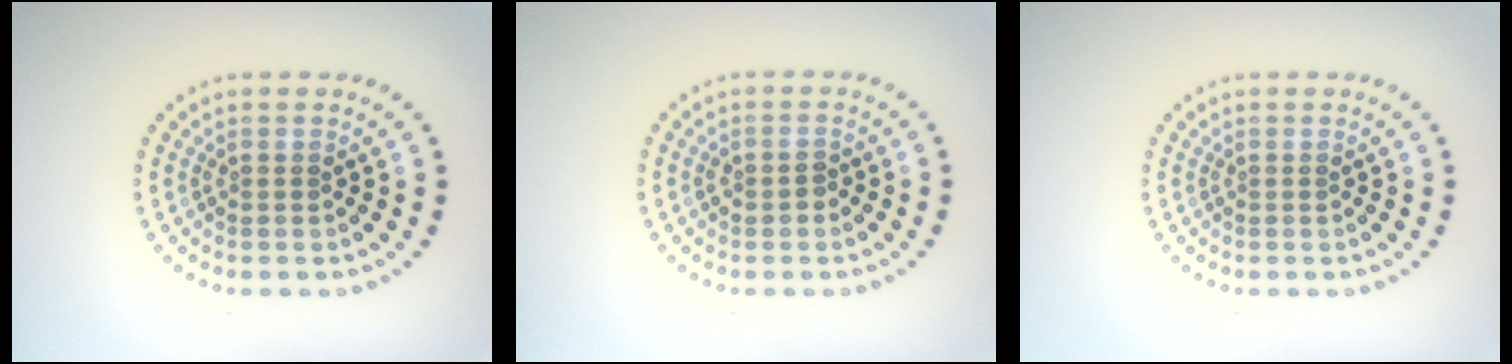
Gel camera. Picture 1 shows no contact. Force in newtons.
{"total": 1.1, "press": 1.1, "slide": 0.2}
{"total": 0.0}